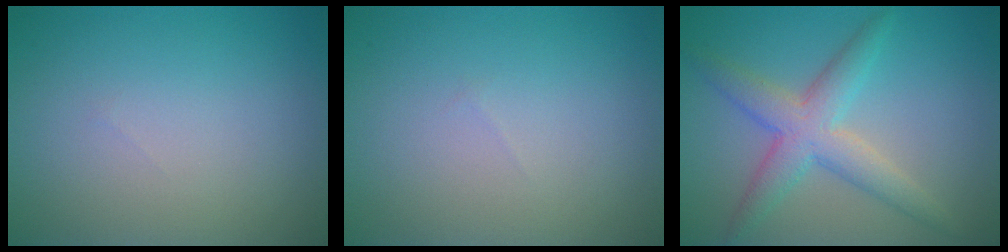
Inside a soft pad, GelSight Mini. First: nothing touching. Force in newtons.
{"total": 0.0}
{"total": 4.5, "press": 4.5, "slide": 0.2}